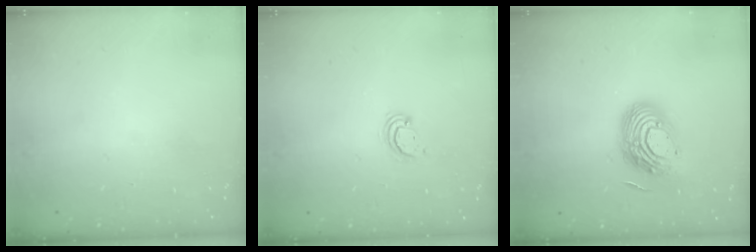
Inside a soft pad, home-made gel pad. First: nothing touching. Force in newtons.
{"total": 2.6, "press": 2.6, "slide": 0.3}
{"total": 14.5, "press": 14.5, "slide": 1.0}